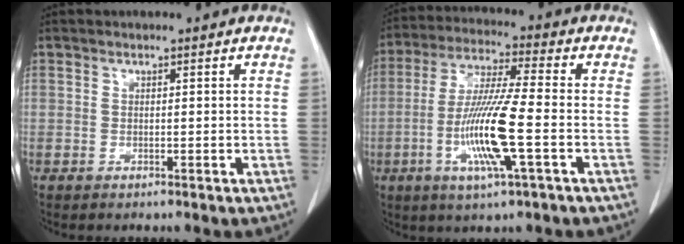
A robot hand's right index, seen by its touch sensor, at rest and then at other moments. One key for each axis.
{"total": 12.9, "fx": -3.3, "fy": 0.4, "fz": 12.4, "tx": -0.250, "ty": -0.014, "tz": -0.068}